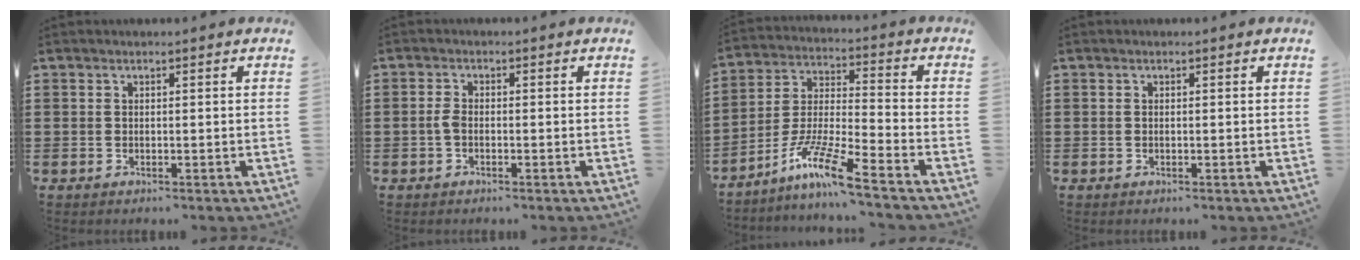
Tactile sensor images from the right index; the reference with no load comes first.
{"total": 1.9, "force": [-0.6, 1.0, 1.6], "torque": [-0.047, -0.003, -0.016]}
{"total": 10.3, "force": [-7.9, 0.0, 6.6], "torque": [-0.152, -0.012, -0.162]}
{"total": 0.0}